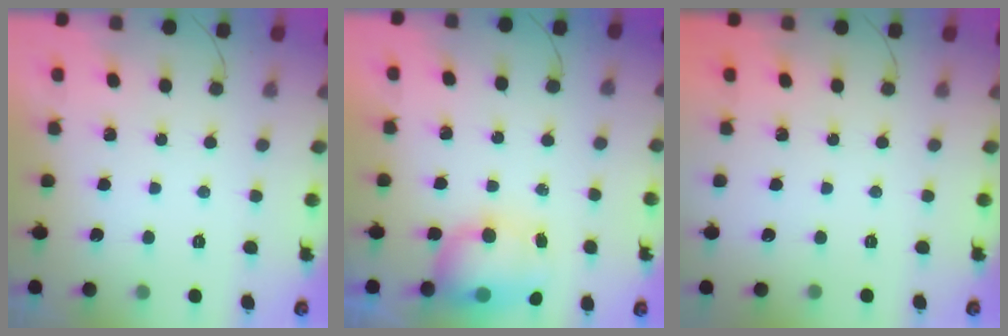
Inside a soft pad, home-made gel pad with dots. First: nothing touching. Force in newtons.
{"total": 8.0, "press": 7.8, "slide": 1.5}
{"total": 0.0}